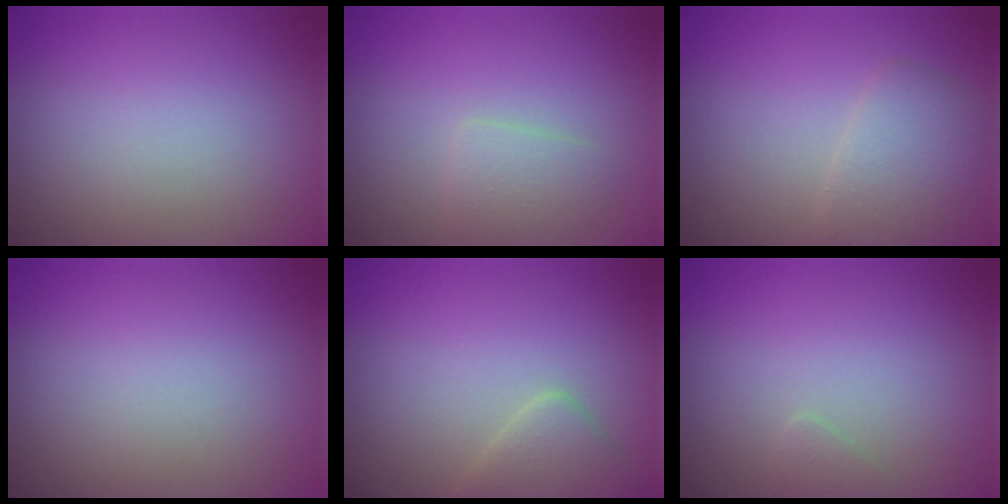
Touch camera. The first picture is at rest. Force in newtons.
{"total": 1.7, "press": 1.7, "slide": 0.1}
{"total": 3.2, "press": 3.2, "slide": 0.2}
{"total": 0.0}
{"total": 2.6, "press": 2.6, "slide": 0.1}
{"total": 0.6, "press": 0.6, "slide": 0.0}